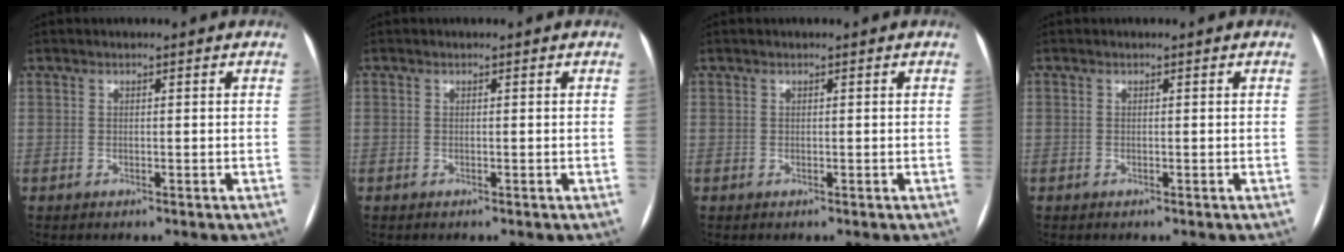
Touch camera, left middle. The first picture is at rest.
{"total": 0.0}
{"total": 0.0}
{"total": 0.0}